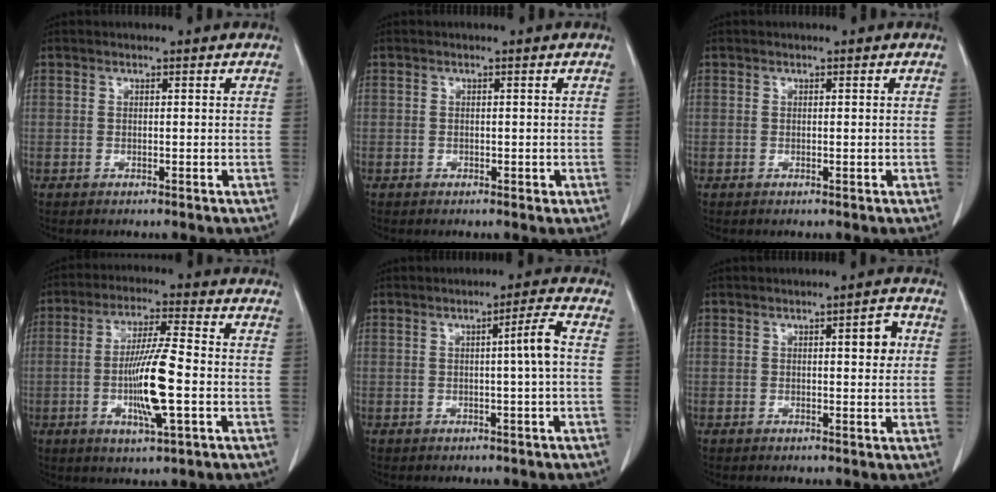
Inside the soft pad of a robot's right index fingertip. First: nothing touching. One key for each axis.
{"total": 0.8, "fx": -0.3, "fy": 0.6, "fz": 0.5, "tx": -0.006, "ty": 0.000, "tz": -0.003}
{"total": 0.6, "fx": -0.1, "fy": 0.1, "fz": 0.6, "tx": -0.011, "ty": 0.000, "tz": 0.003}
{"total": 11.2, "fx": -2.2, "fy": 0.7, "fz": 11.0, "tx": -0.207, "ty": -0.010, "tz": -0.044}
{"total": 3.7, "fx": 0.0, "fy": -0.8, "fz": 3.7, "tx": -0.055, "ty": 0.003, "tz": 0.000}
{"total": 3.6, "fx": 0.9, "fy": 1.0, "fz": 3.3, "tx": -0.042, "ty": 0.003, "tz": 0.010}